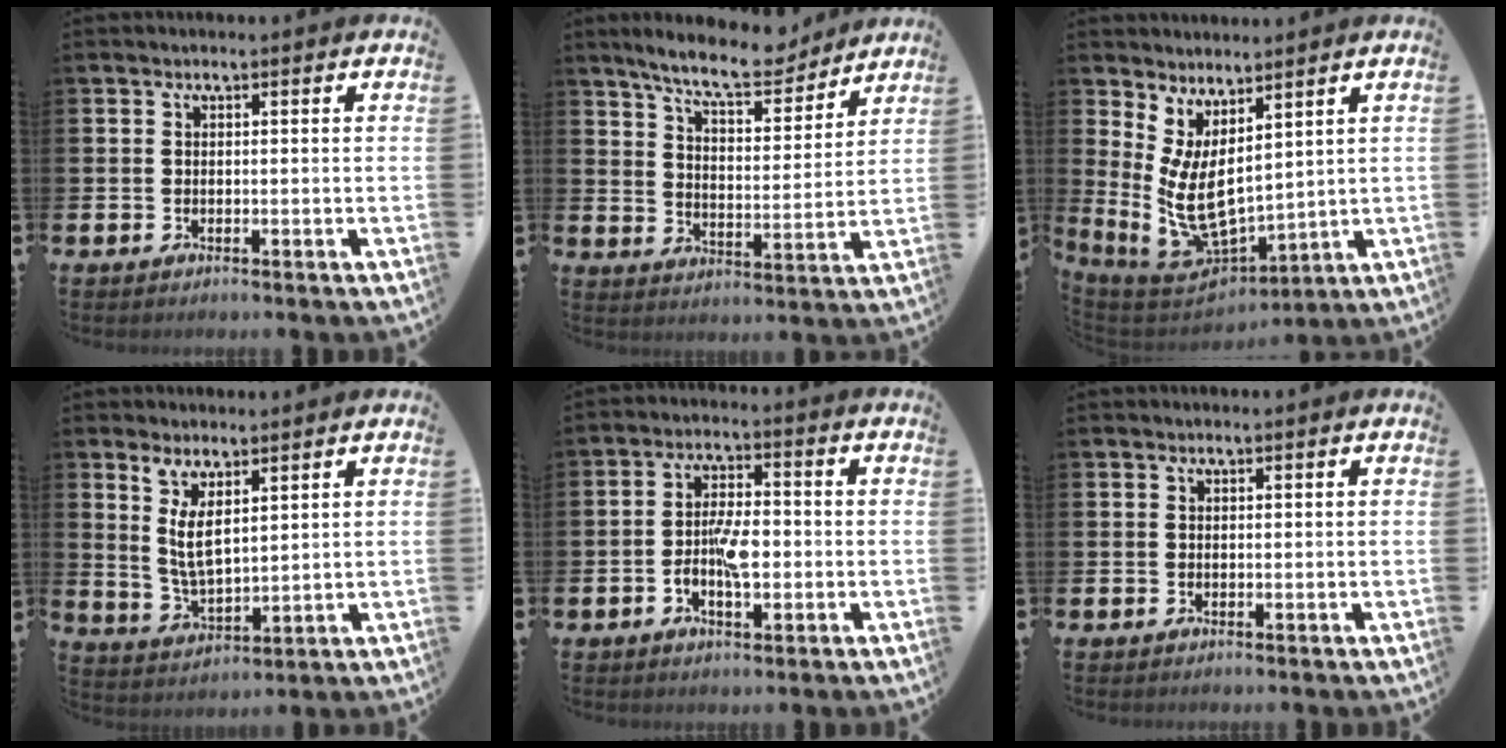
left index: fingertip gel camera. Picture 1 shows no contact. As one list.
[{"total": 9.4, "force": [8.6, 1.7, 3.4], "torque": [-0.084, -0.046, 0.153]}, {"total": 8.4, "force": [2.0, 4.2, 7.0], "torque": [-0.173, -0.034, 0.044]}, {"total": 4.5, "force": [2.7, 1.8, 3.2], "torque": [-0.060, -0.010, 0.046]}, {"total": 5.1, "force": [-1.3, 2.2, 4.4], "torque": [-0.074, 0.008, -0.024]}, {"total": 0.0}]